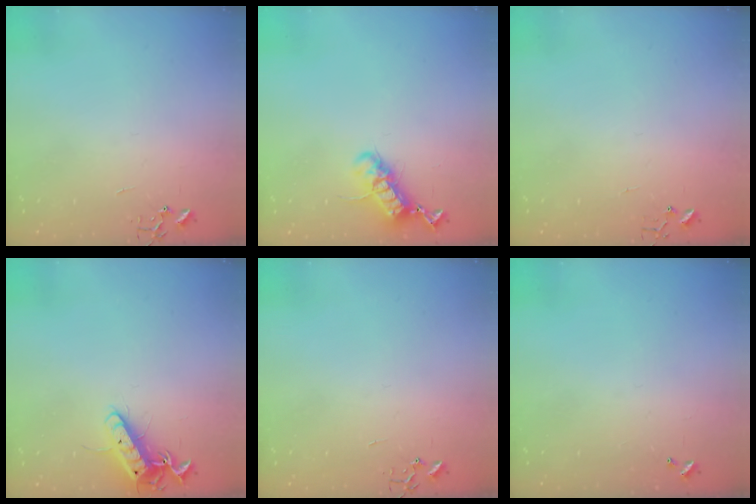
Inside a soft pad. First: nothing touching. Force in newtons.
{"total": 12.7, "press": 12.6, "slide": 1.1}
{"total": 3.8, "press": 3.8, "slide": 0.5}
{"total": 12.4, "press": 12.4, "slide": 1.1}
{"total": 0.0}
{"total": 0.0}